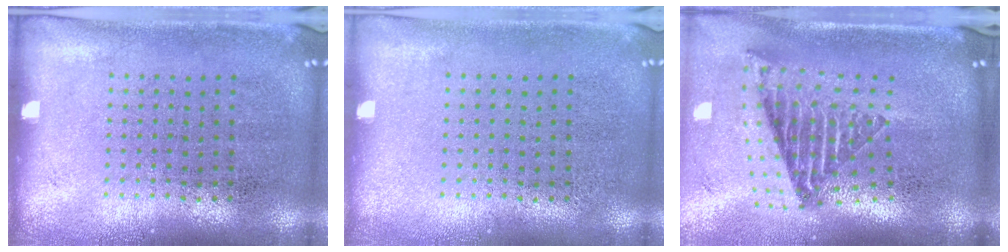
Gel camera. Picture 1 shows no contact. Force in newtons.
{"total": 0.0}
{"total": 2.6, "press": 1.7, "slide": 2.0}